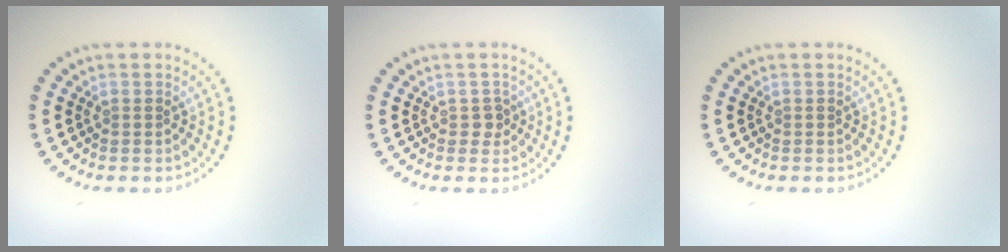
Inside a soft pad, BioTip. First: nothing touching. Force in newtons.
{"total": 1.1, "press": 1.0, "slide": 0.5}
{"total": 0.0}